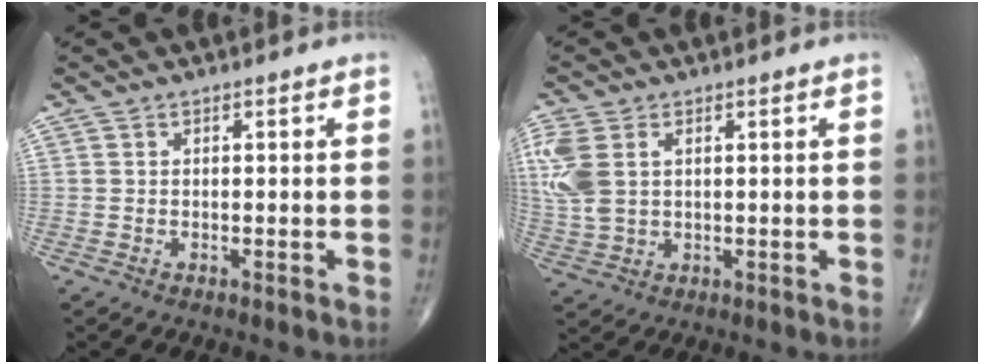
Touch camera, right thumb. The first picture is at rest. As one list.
[{"total": 9.3, "force": [2.3, 5.9, 6.8], "torque": [-0.180, 0.007, 0.053]}]